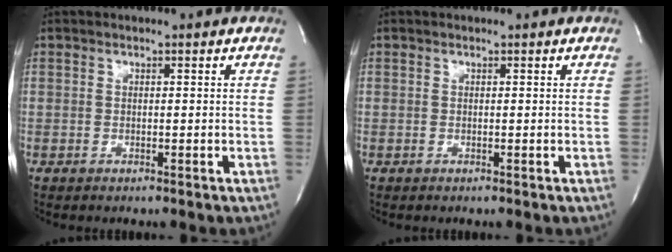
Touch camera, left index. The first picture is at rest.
{"total": 0.0}